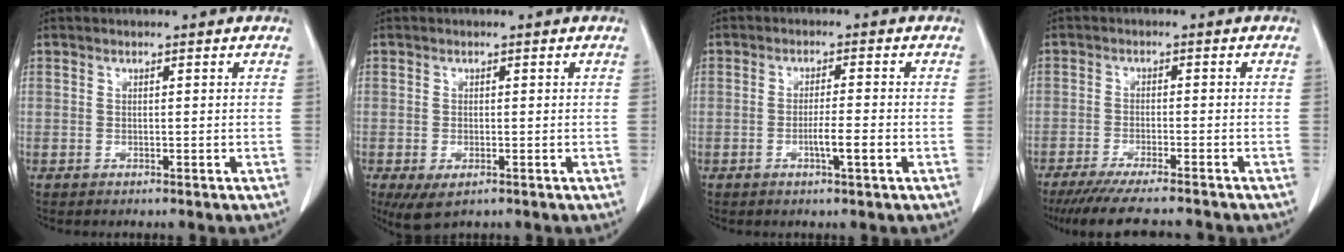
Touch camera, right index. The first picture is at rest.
{"total": 4.1, "force": [-2.0, 2.0, 3.0], "torque": [-0.058, -0.011, -0.025]}
{"total": 3.8, "force": [-1.3, 0.0, 3.6], "torque": [-0.060, -0.002, -0.021]}
{"total": 13.1, "force": [-11.6, 1.1, 6.0], "torque": [-0.089, -0.032, -0.167]}